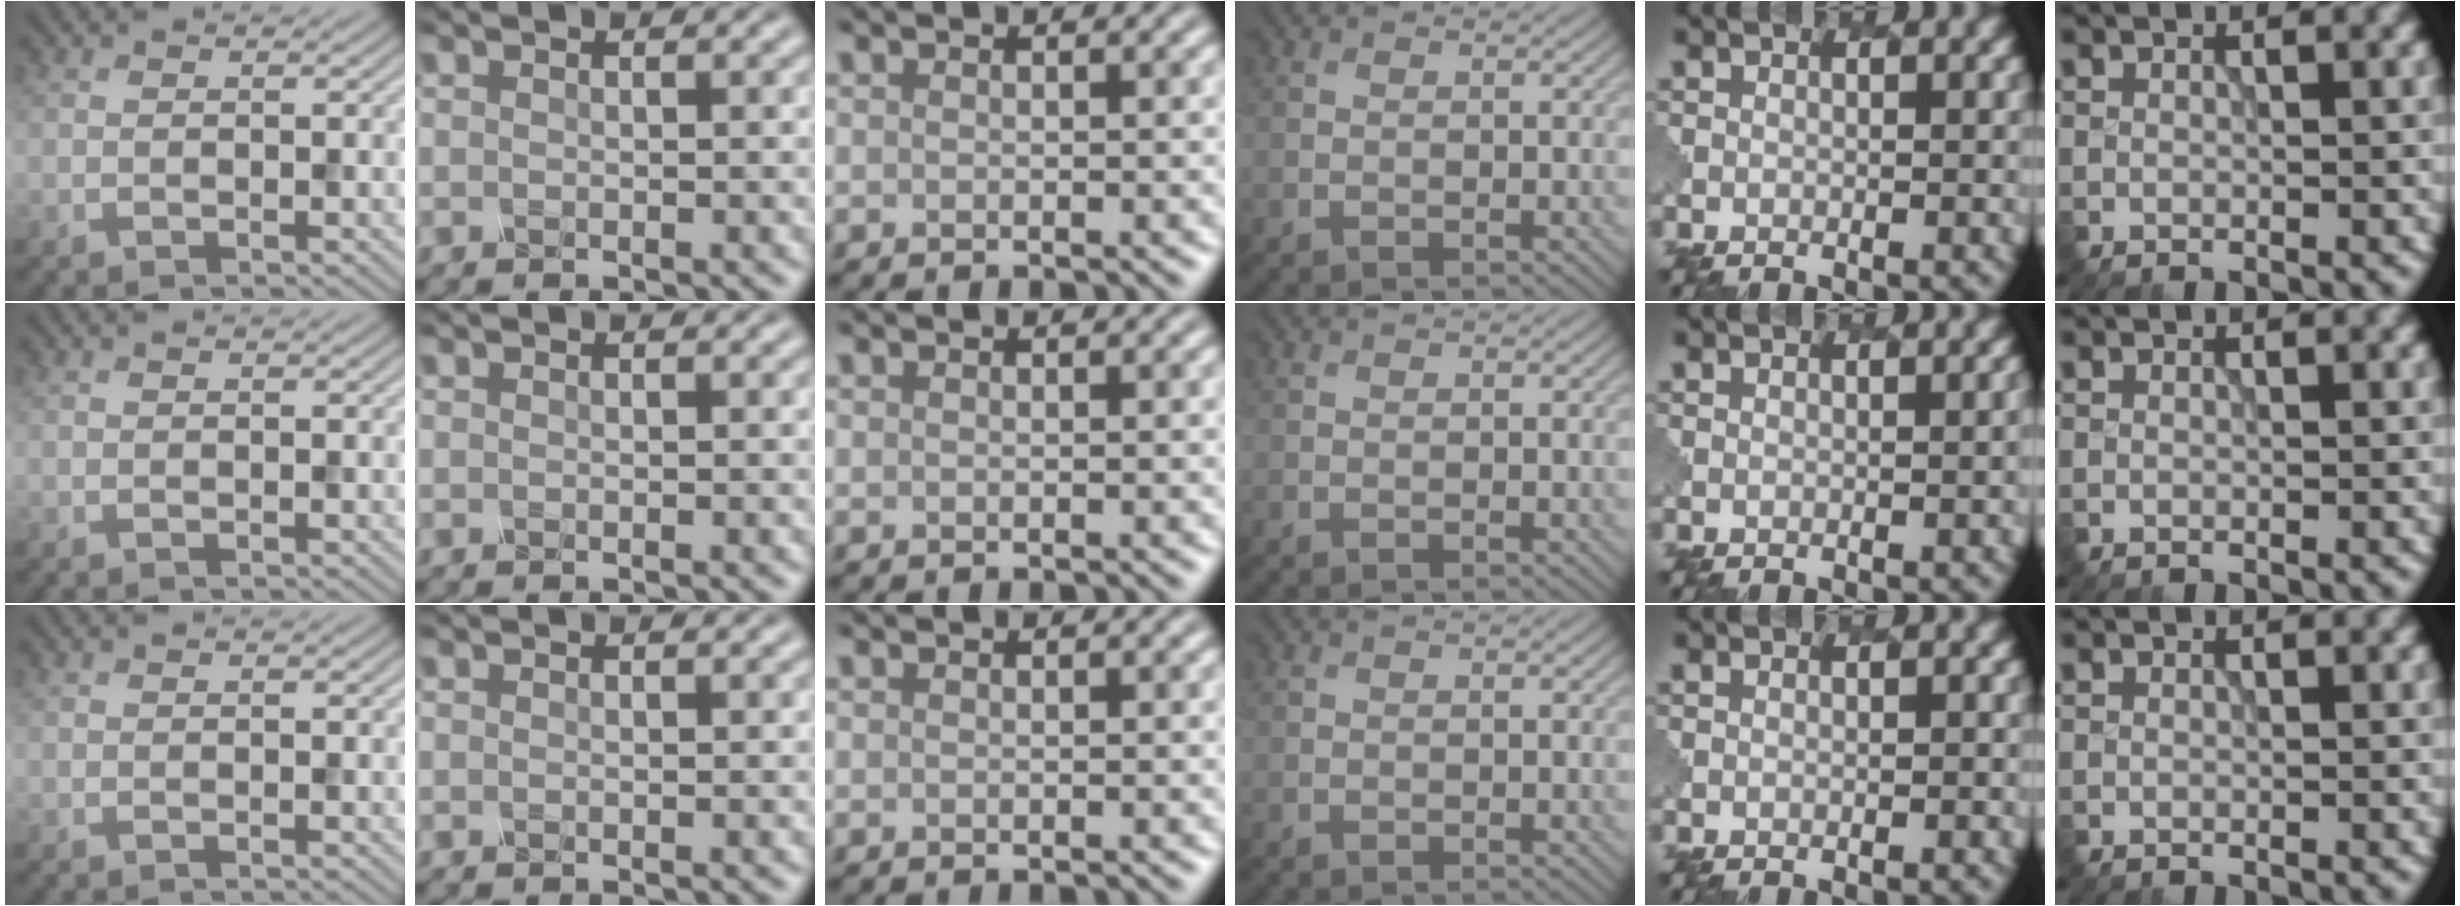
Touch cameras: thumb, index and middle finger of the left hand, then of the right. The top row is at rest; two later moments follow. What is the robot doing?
{"motion": "dispense", "object": "spray bottle"}